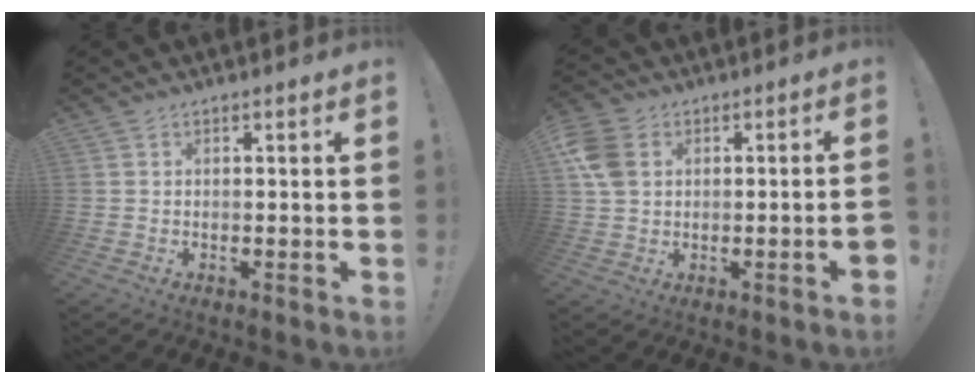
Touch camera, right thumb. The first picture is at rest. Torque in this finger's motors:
{"motor_torque": [-0.35, 0.65, 0.51, -0.33, 0.18]}